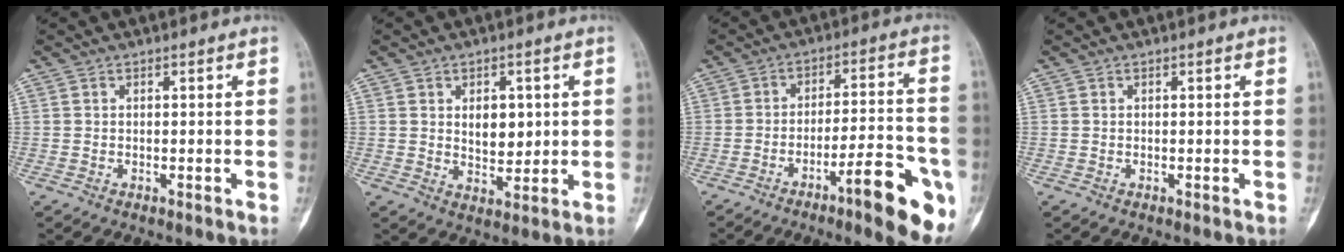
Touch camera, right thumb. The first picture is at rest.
{"total": 6.1, "force": [1.3, 4.0, 4.4], "torque": [-0.035, -0.011, 0.025]}
{"total": 15.0, "force": [-7.1, 3.5, 12.7], "torque": [-0.154, 0.037, -0.099]}
{"total": 0.0}